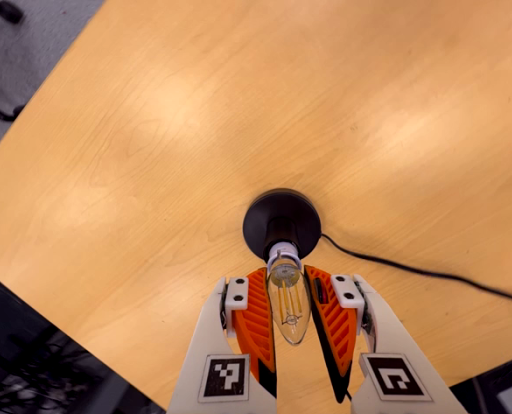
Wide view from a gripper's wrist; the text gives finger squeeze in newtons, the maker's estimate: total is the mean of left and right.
{"total": 10.9, "left": 9.8, "right": 12.0}